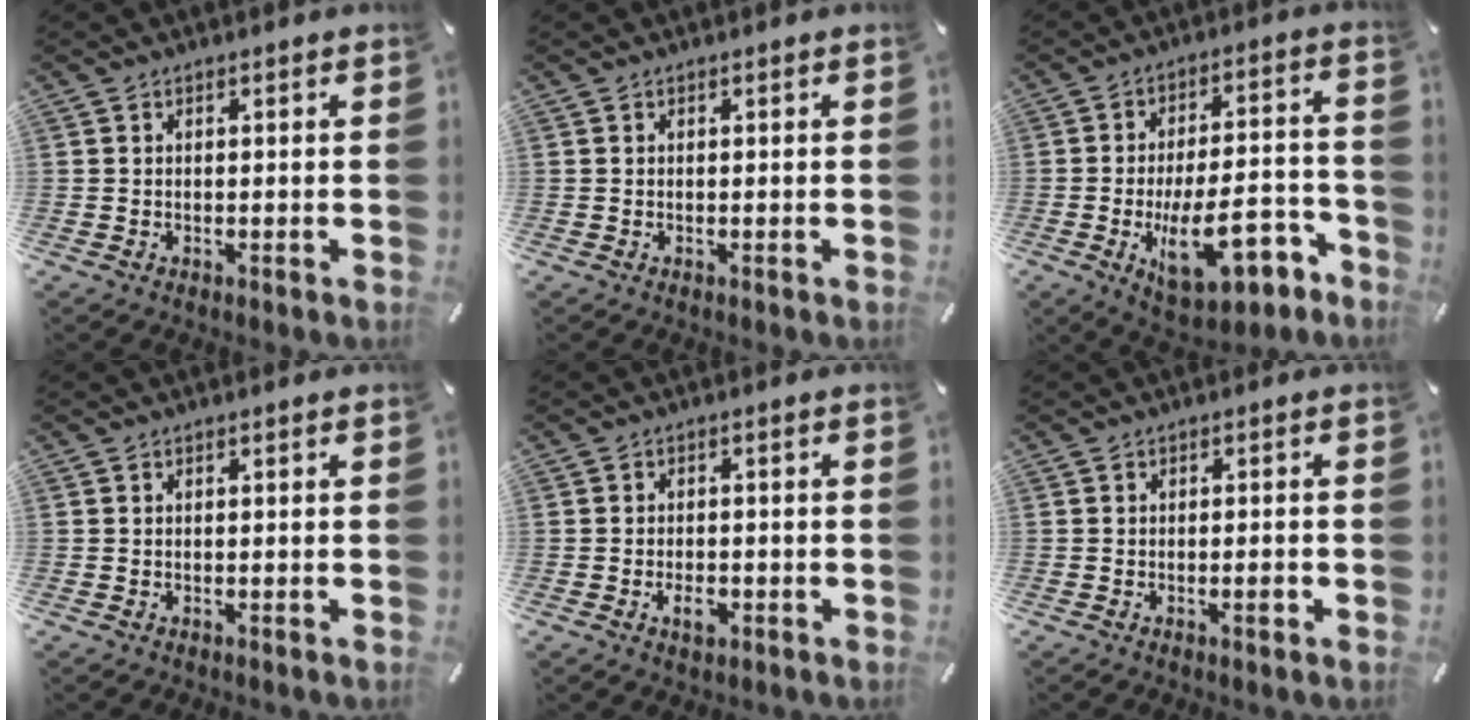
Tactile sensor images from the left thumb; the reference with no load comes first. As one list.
[{"total": 0.0}, {"total": 18.5, "force": [-6.5, 9.2, 14.6], "torque": [-0.201, 0.030, -0.091]}, {"total": 0.0}, {"total": 3.4, "force": [-1.4, 2.1, 2.3], "torque": [-0.046, 0.004, -0.026]}, {"total": 2.1, "force": [-0.8, 0.6, 1.8], "torque": [-0.030, 0.003, -0.014]}]